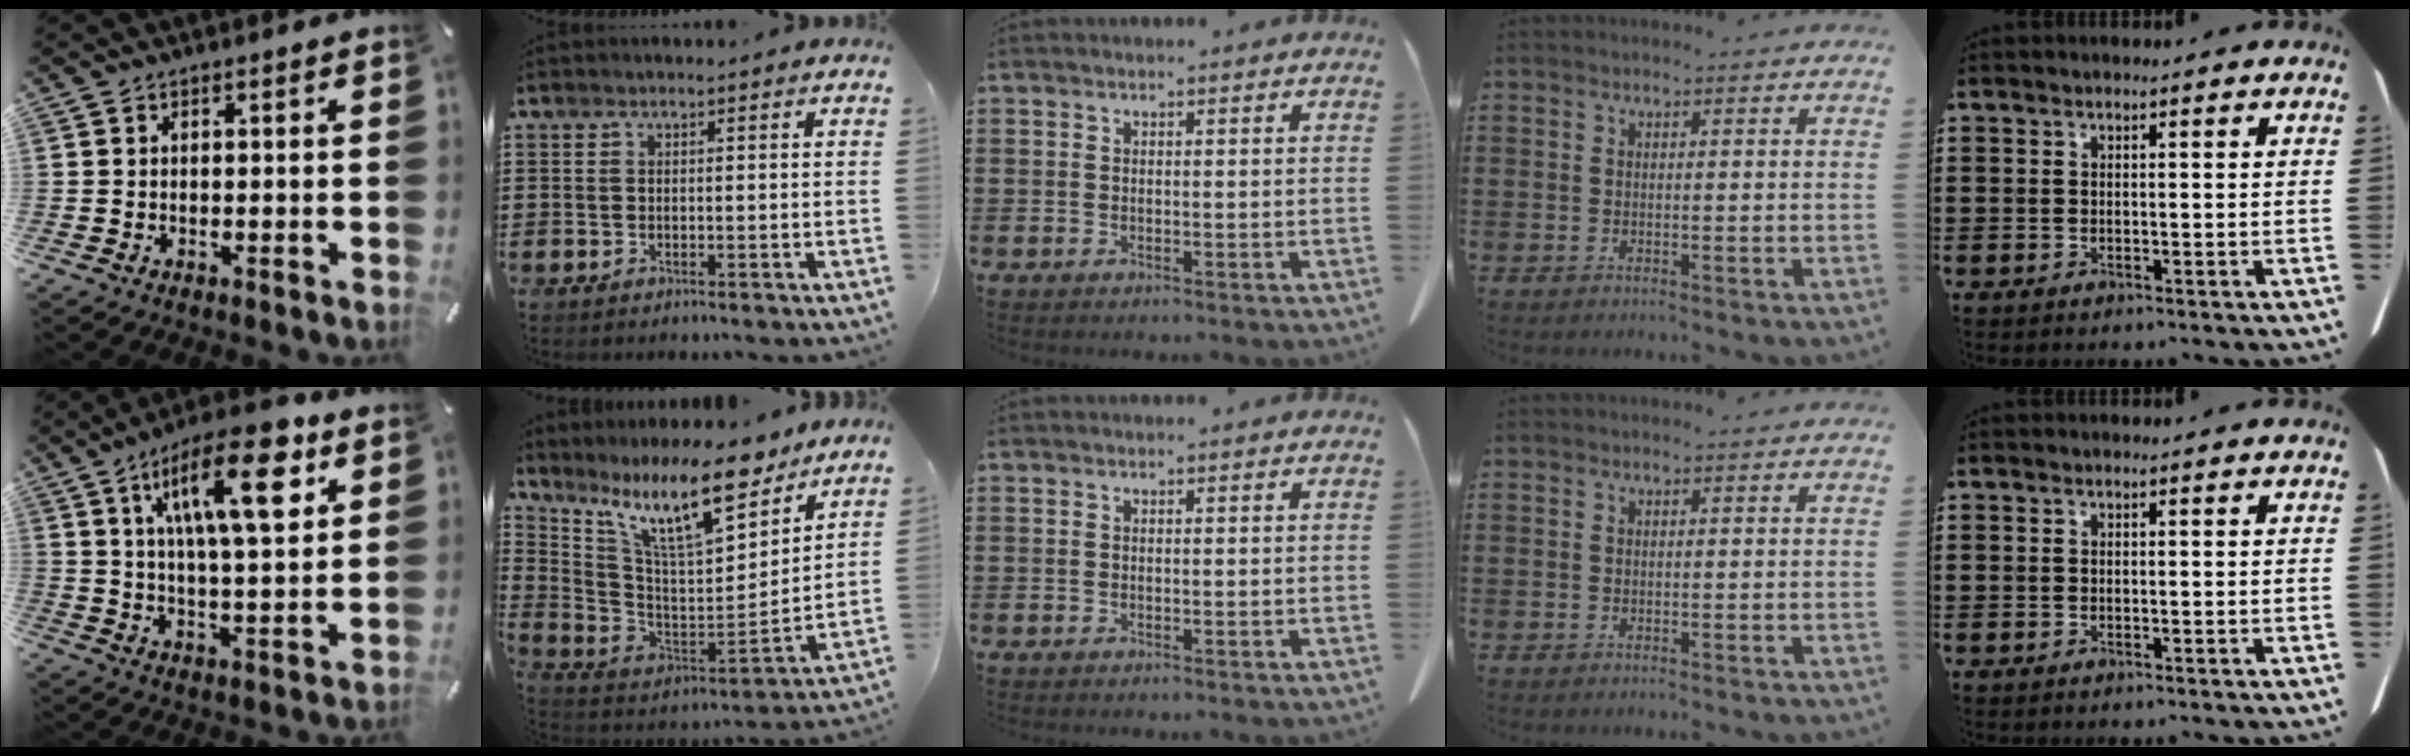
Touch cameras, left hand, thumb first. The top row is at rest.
{"thumb": {"total": 18.7, "force": [8.7, 6.4, 15.3], "torque": [-0.245, -0.022, 0.133]}, "index": {"total": 14.3, "force": [10.5, 3.4, 9.1], "torque": [-0.192, -0.054, 0.181]}}